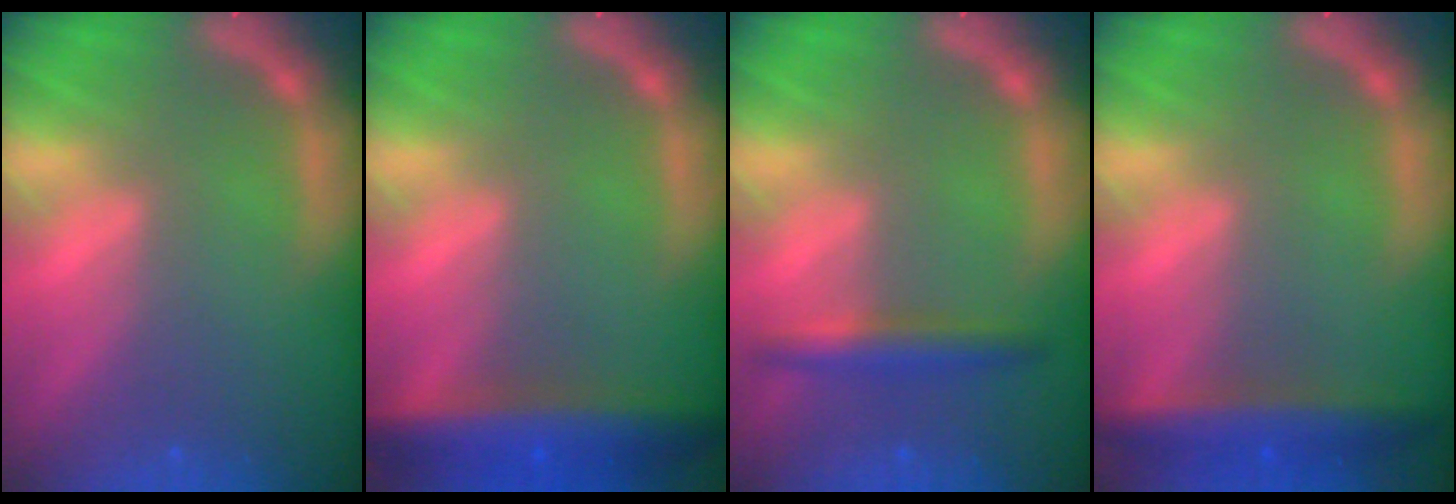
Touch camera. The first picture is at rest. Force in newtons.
{"total": 7.0}
{"total": 3.0}
{"total": 5.0}